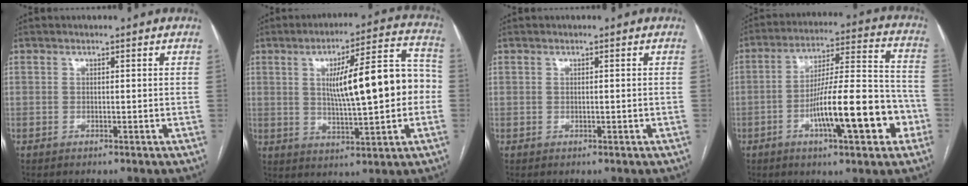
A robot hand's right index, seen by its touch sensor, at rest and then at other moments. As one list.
[{"total": 15.3, "force": [0.7, 3.1, 15.0], "torque": [-0.220, 0.037, 0.015]}, {"total": 0.0}, {"total": 16.8, "force": [-6.1, 3.1, 15.4], "torque": [-0.250, 0.017, -0.091]}]